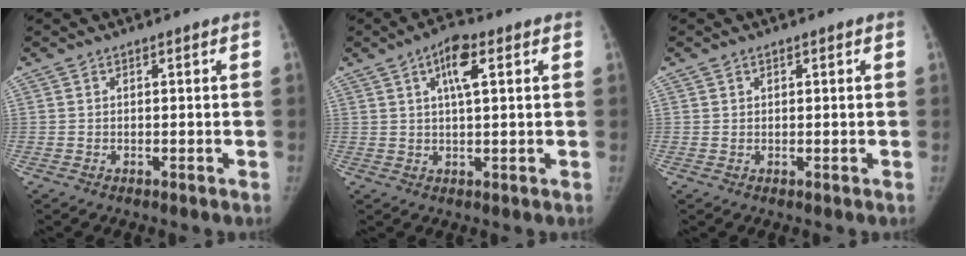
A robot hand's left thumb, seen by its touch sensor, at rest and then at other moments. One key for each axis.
{"total": 6.4, "fx": 2.5, "fy": 2.1, "fz": 5.5, "tx": -0.090, "ty": 0.001, "tz": 0.039}
{"total": 0.6, "fx": 0.3, "fy": 0.5, "fz": 0.0, "tx": 0.006, "ty": -0.001, "tz": 0.003}